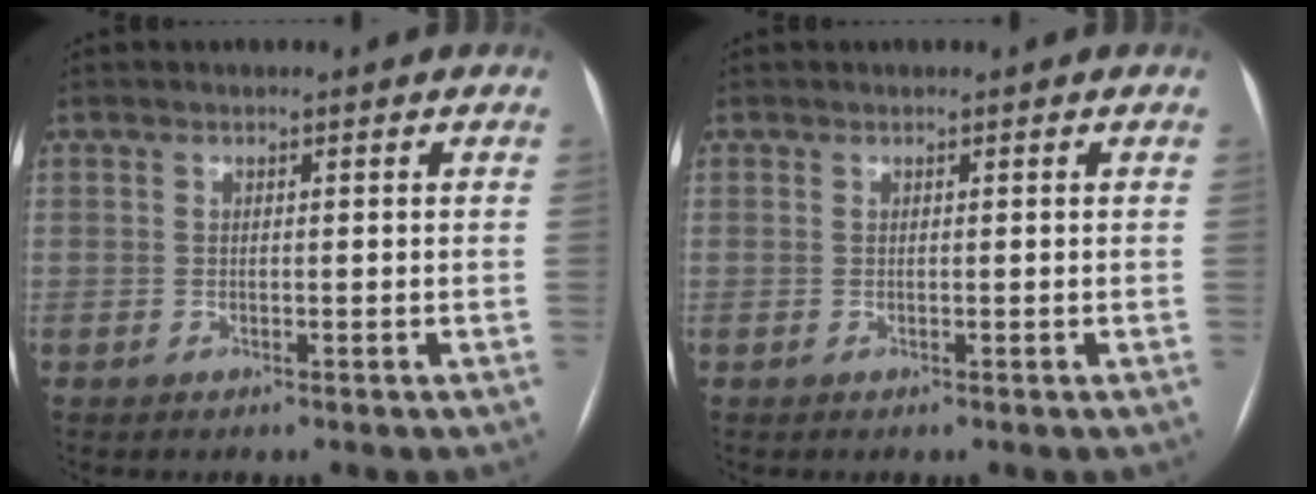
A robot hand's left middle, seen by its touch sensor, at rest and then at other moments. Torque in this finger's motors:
{"motor_torque": [0.03, 0.03, 0.02, 0.01]}